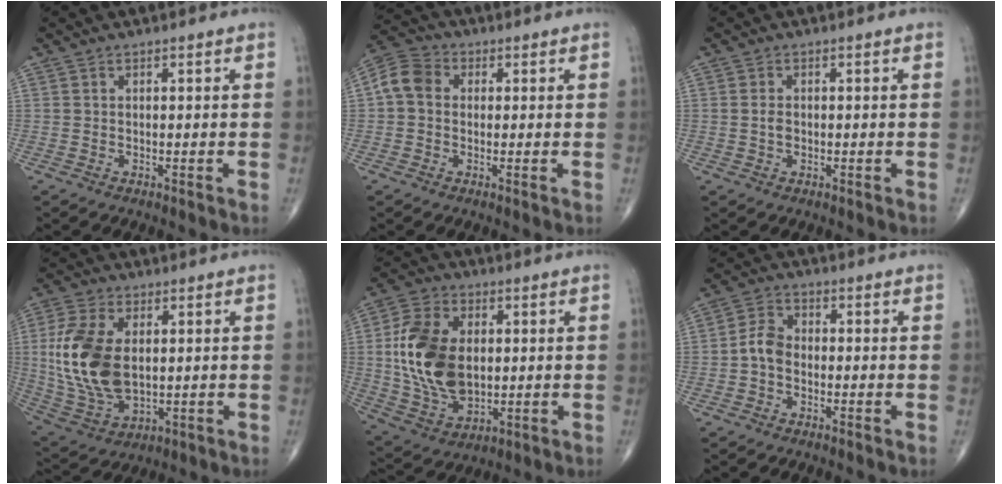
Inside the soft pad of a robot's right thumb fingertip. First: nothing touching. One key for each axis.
{"total": 6.4, "fx": 0.5, "fy": 5.2, "fz": 3.7, "tx": -0.066, "ty": 0.021, "tz": -0.002}
{"total": 1.6, "fx": -0.1, "fy": 1.1, "fz": 1.1, "tx": -0.017, "ty": 0.002, "tz": -0.004}
{"total": 16.4, "fx": 1.5, "fy": 9.5, "fz": 13.2, "tx": -0.275, "ty": -0.012, "tz": 0.039}
{"total": 17.3, "fx": 1.3, "fy": 11.2, "fz": 13.1, "tx": -0.237, "ty": -0.005, "tz": 0.032}
{"total": 4.5, "fx": -1.1, "fy": 3.2, "fz": 2.9, "tx": -0.048, "ty": 0.015, "tz": -0.032}